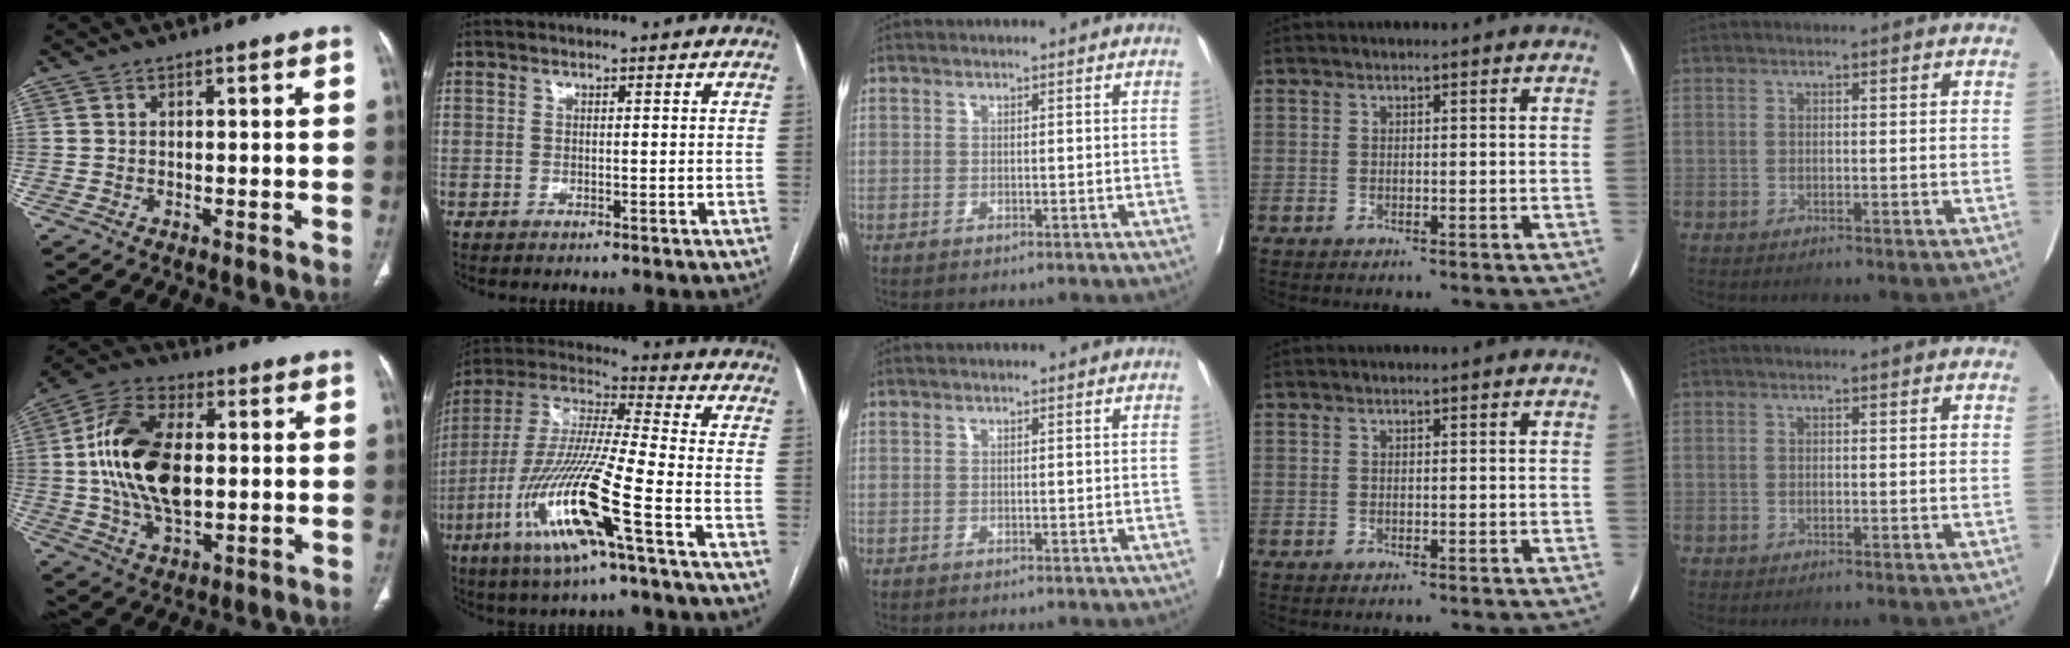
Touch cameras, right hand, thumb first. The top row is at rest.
{"thumb": {"total": 17.9, "force": [0.9, 10.3, 14.6], "torque": [-0.274, 0.014, 0.016]}, "index": {"total": 17.6, "force": [-7.6, 0.6, 15.9], "torque": [-0.336, -0.022, -0.148]}}